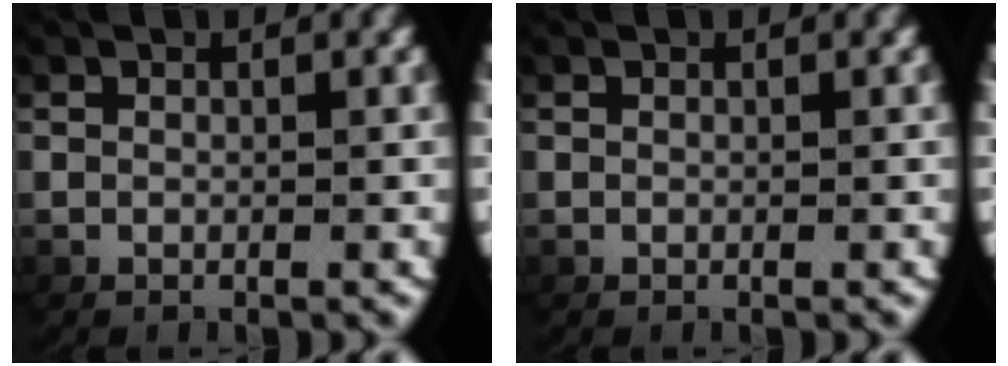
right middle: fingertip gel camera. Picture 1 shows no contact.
{"total": 0.0}